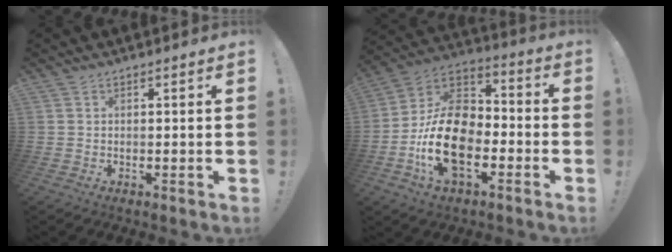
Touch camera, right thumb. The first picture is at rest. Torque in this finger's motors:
{"motor_torque": [2.44, 2.57, 1.49, -1.28, 0.46]}